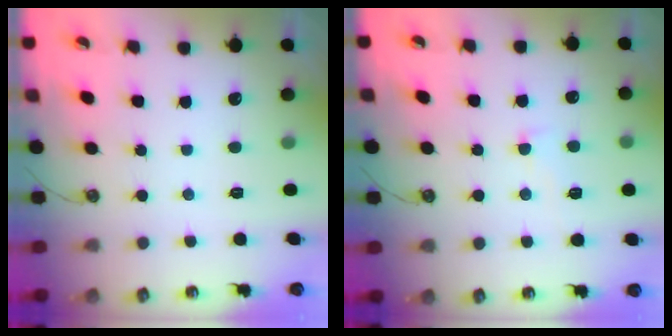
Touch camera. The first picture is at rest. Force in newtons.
{"total": 2.1, "press": 2.0, "slide": 0.5}